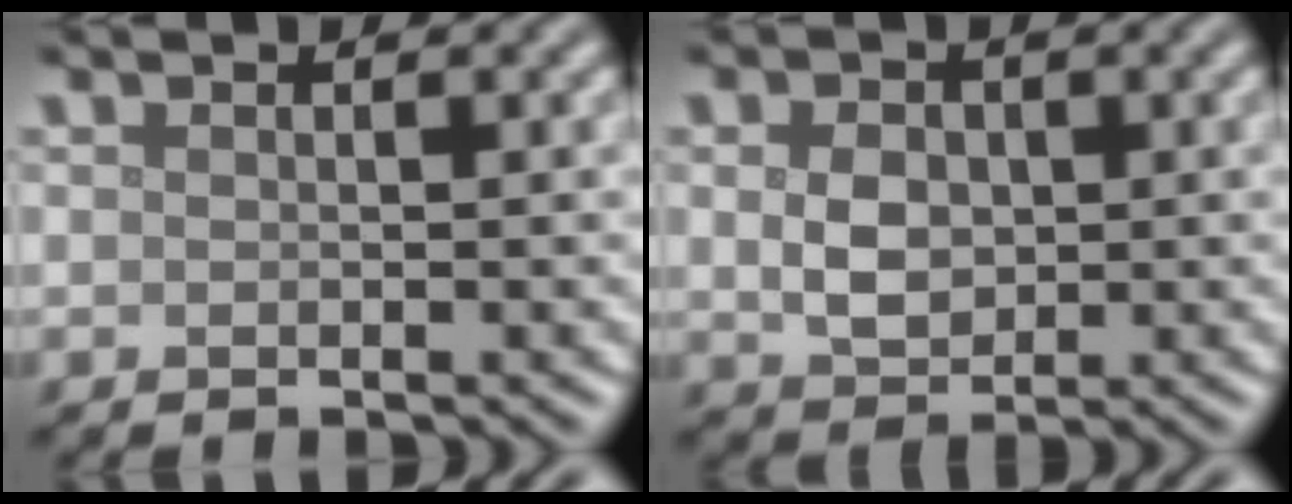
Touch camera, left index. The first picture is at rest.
{"total": 3.1, "force": [0.2, 2.3, 2.0], "torque": [-0.042, -0.001, 0.003]}